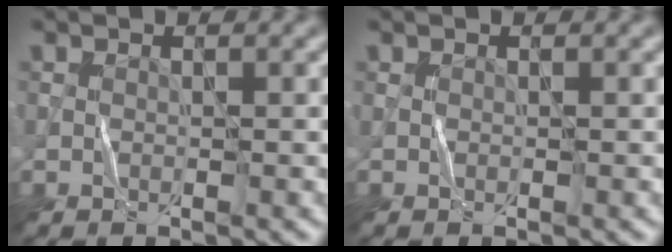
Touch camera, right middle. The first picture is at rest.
{"total": 0.0}